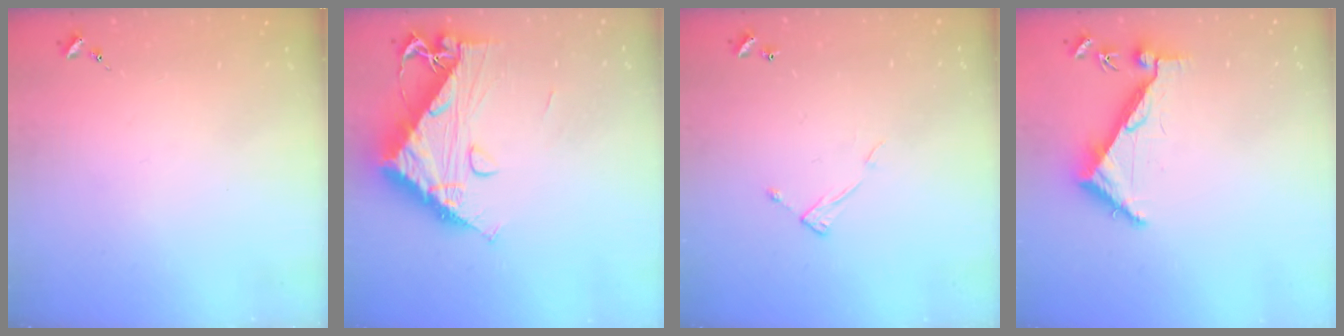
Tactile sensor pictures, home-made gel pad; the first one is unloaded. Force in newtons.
{"total": 15.5, "press": 15.5, "slide": 1.5}
{"total": 6.2, "press": 6.2, "slide": 0.4}
{"total": 6.2, "press": 6.2, "slide": 0.7}